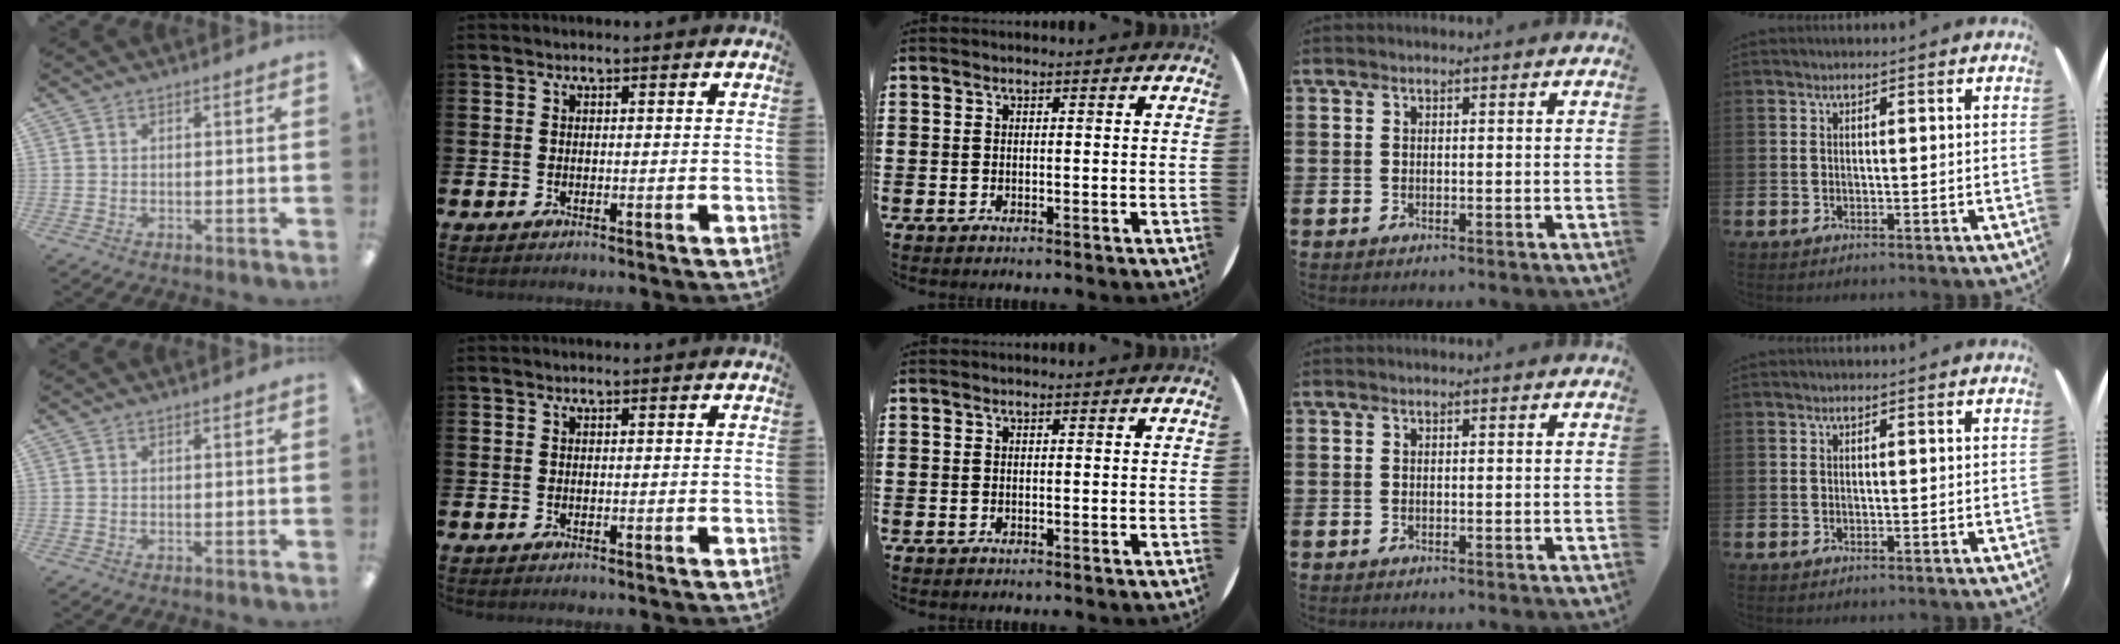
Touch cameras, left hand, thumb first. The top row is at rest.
{}